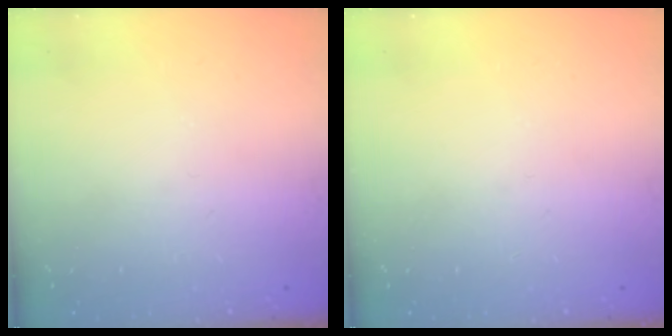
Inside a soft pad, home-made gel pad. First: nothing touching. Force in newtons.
{"total": 0.0}